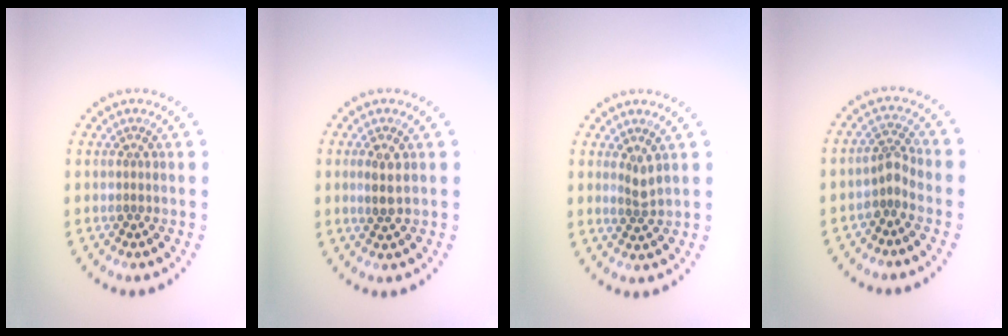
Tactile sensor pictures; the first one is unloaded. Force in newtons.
{"total": 1.9, "press": 1.8, "slide": 0.6}
{"total": 1.6, "press": 1.2, "slide": 1.0}
{"total": 1.9, "press": 1.4, "slide": 1.4}